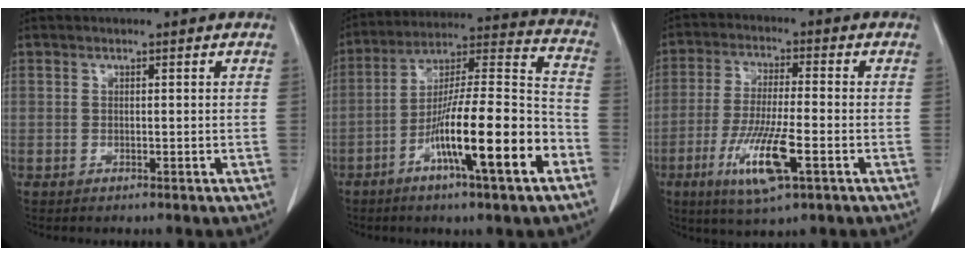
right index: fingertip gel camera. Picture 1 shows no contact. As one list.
[{"total": 18.3, "force": [-7.8, 1.2, 16.5], "torque": [-0.273, -0.005, -0.131]}, {"total": 10.8, "force": [-4.3, 1.4, 9.8], "torque": [-0.193, -0.021, -0.076]}]